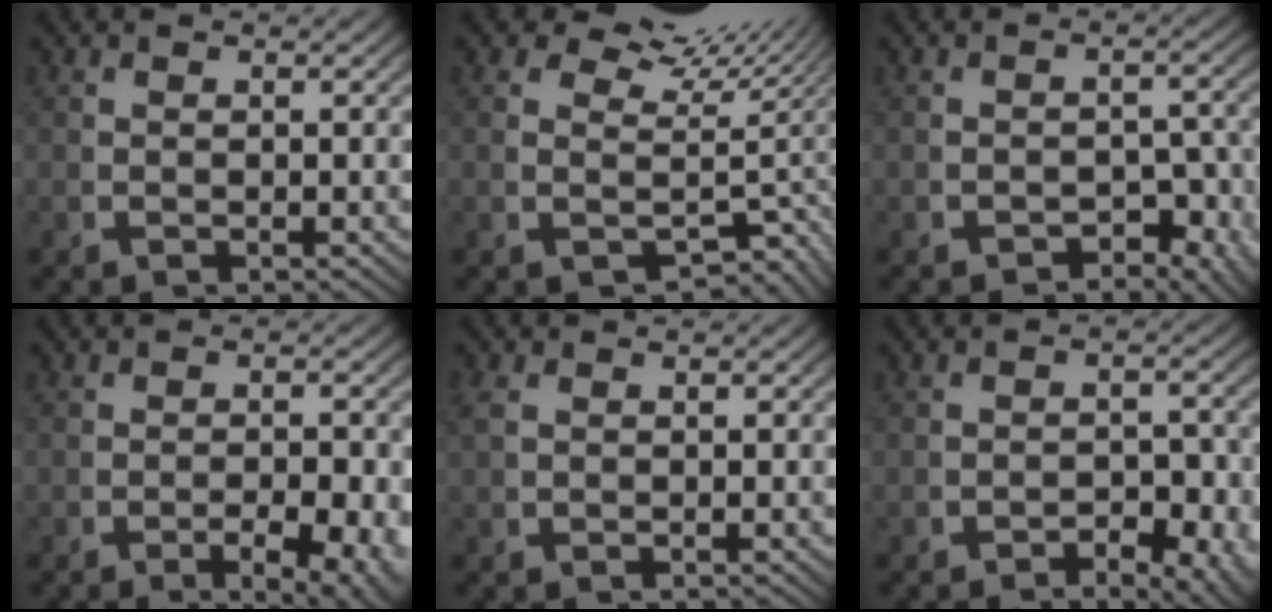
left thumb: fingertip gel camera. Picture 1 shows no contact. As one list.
[{"total": 6.0, "force": [1.2, 4.4, 3.9], "torque": [-0.045, -0.015, 0.024]}, {"total": 3.3, "force": [-2.1, 1.9, 1.8], "torque": [-0.023, -0.015, -0.034]}, {"total": 5.8, "force": [-2.1, 2.6, 4.8], "torque": [-0.074, -0.022, -0.027]}, {"total": 0.7, "force": [0.4, 0.4, 0.4], "torque": [-0.016, -0.004, 0.014]}, {"total": 5.3, "force": [-2.9, 2.9, 3.3], "torque": [-0.048, -0.025, -0.040]}]